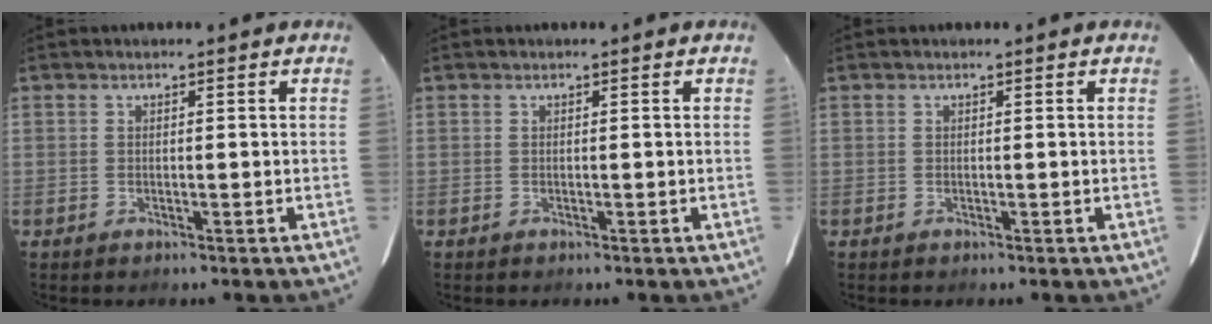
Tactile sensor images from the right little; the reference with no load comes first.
{"total": 0.0}
{"total": 0.0}